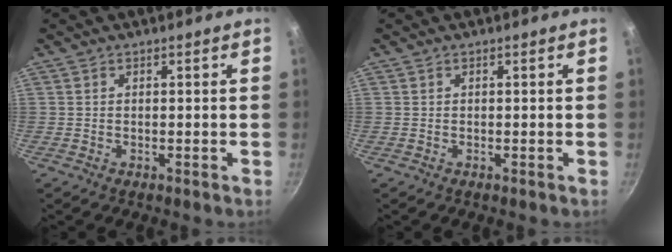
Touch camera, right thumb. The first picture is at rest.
{"total": 0.0}